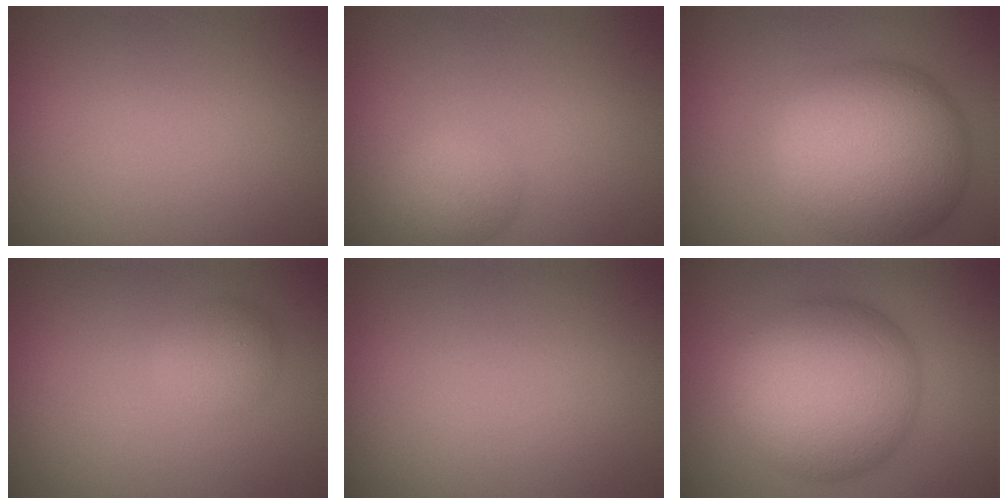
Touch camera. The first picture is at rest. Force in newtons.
{"total": 2.7, "press": 2.7, "slide": 0.2}
{"total": 11.7, "press": 11.7, "slide": 0.3}
{"total": 2.3, "press": 2.3, "slide": 0.1}
{"total": 0.0}
{"total": 11.3, "press": 11.3, "slide": 0.4}